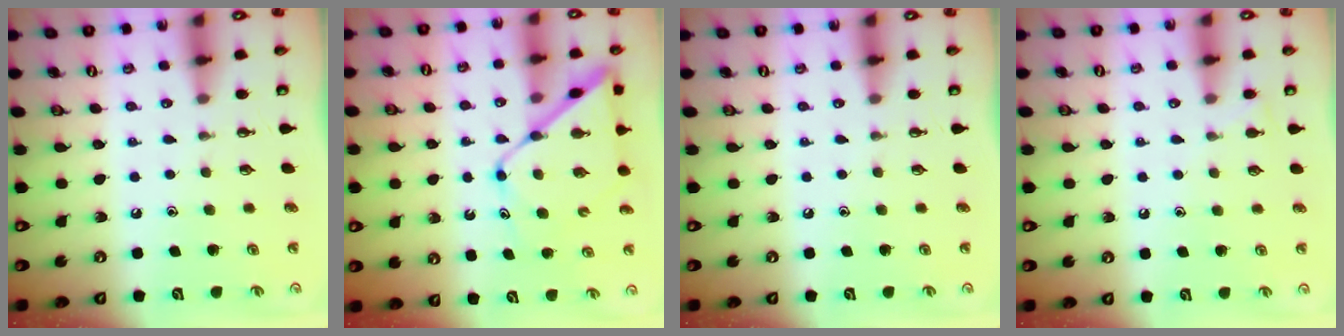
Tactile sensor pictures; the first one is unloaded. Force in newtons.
{"total": 12.2, "press": 12.2, "slide": 1.0}
{"total": 0.0}
{"total": 3.6, "press": 3.6, "slide": 0.5}